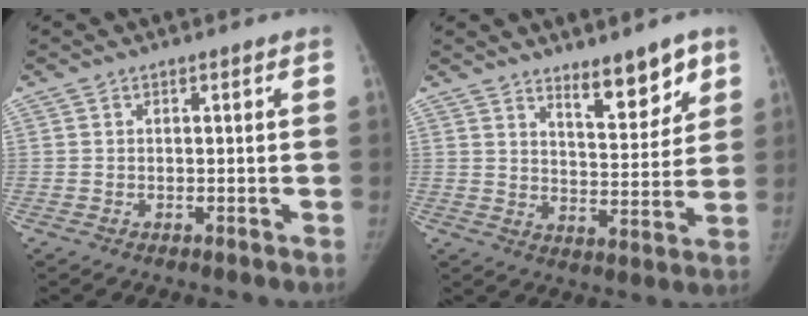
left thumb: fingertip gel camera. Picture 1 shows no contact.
{"total": 9.5, "force": [6.6, 3.3, 6.0], "torque": [-0.058, -0.052, 0.105]}